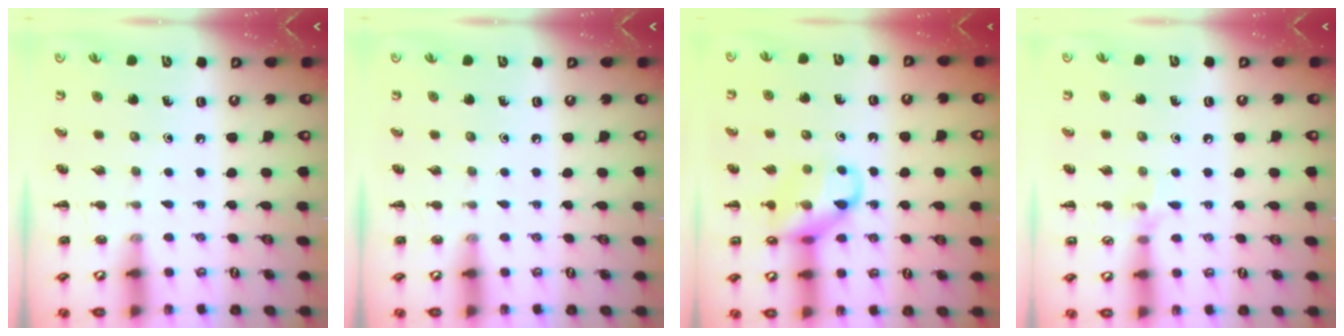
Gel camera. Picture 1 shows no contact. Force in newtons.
{"total": 0.0}
{"total": 12.9, "press": 12.8, "slide": 1.6}
{"total": 5.6, "press": 5.3, "slide": 1.8}